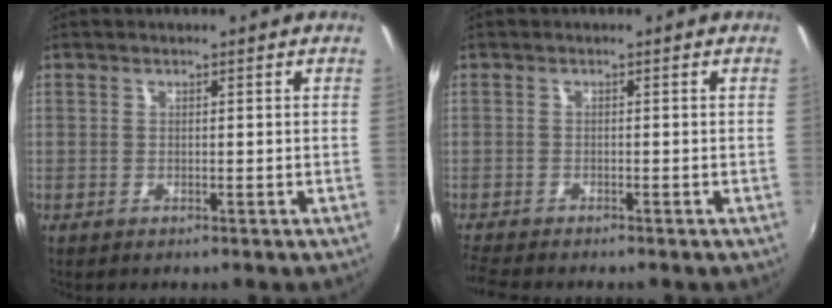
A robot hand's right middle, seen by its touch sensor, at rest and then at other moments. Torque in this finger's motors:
{"motor_torque": [0.06, -0.16, 0.05, 0.01]}